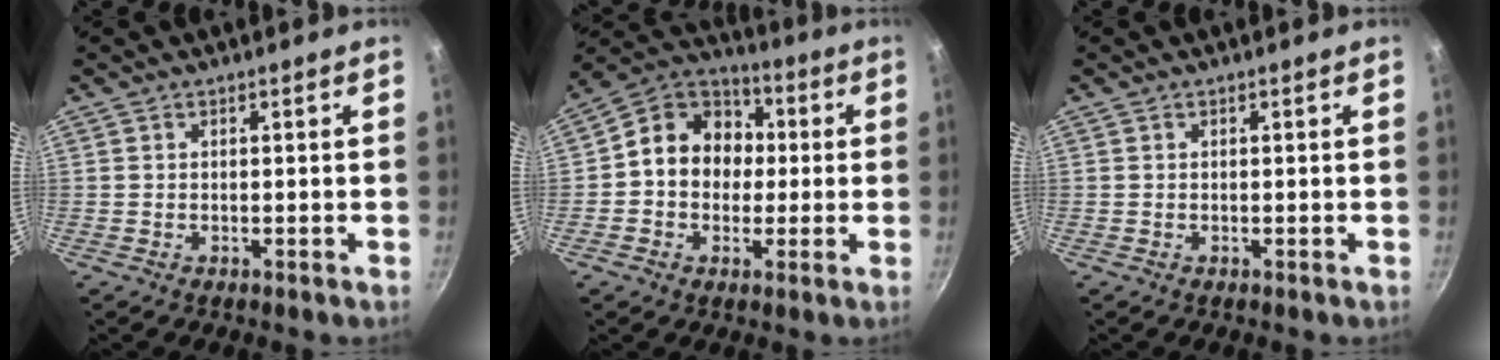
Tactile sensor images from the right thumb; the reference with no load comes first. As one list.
[{"total": 13.3, "force": [0.6, 11.2, 7.0], "torque": [-0.067, 0.031, -0.011]}, {"total": 0.0}]